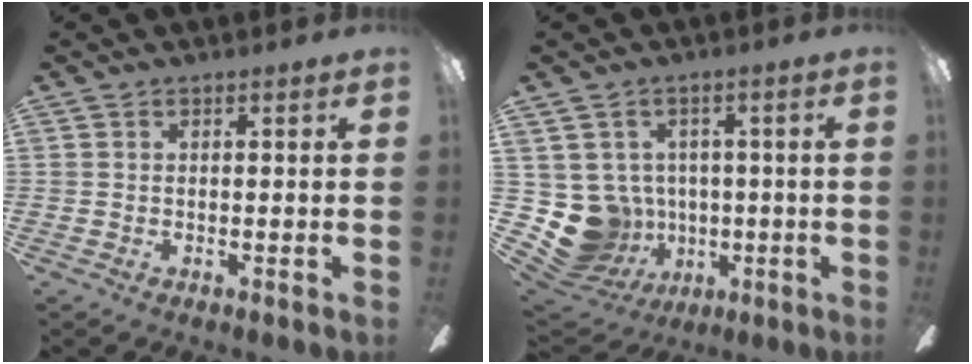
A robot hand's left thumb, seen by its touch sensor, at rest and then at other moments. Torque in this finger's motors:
{"motor_torque": [0.00, 0.11, 0.04, -0.02, 0.00]}